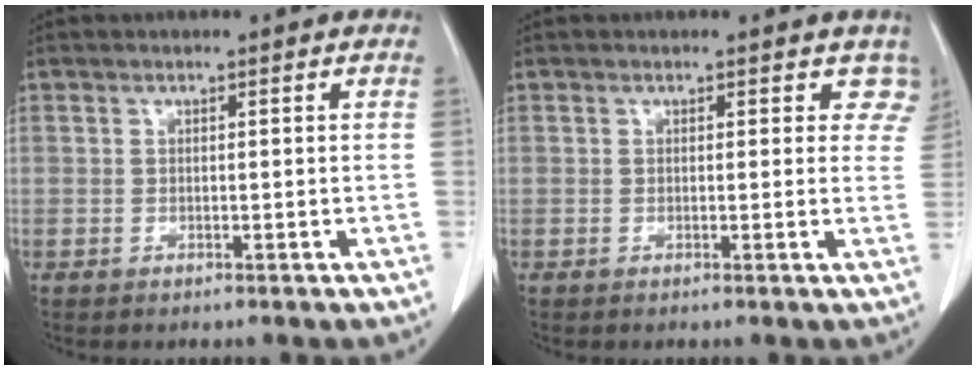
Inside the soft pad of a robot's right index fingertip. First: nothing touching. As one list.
[{"total": 3.4, "force": [2.8, 2.0, 0.5], "torque": [0.026, -0.007, 0.006]}]